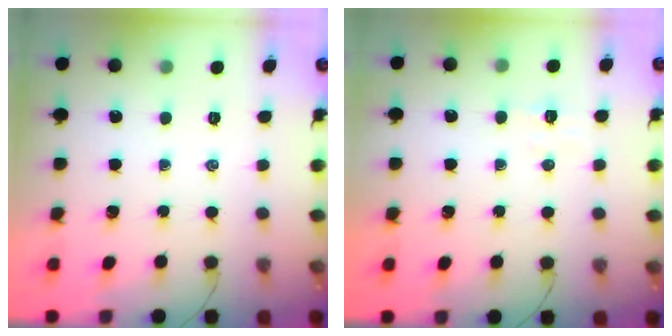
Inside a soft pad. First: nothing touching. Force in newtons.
{"total": 4.3, "press": 4.1, "slide": 1.1}